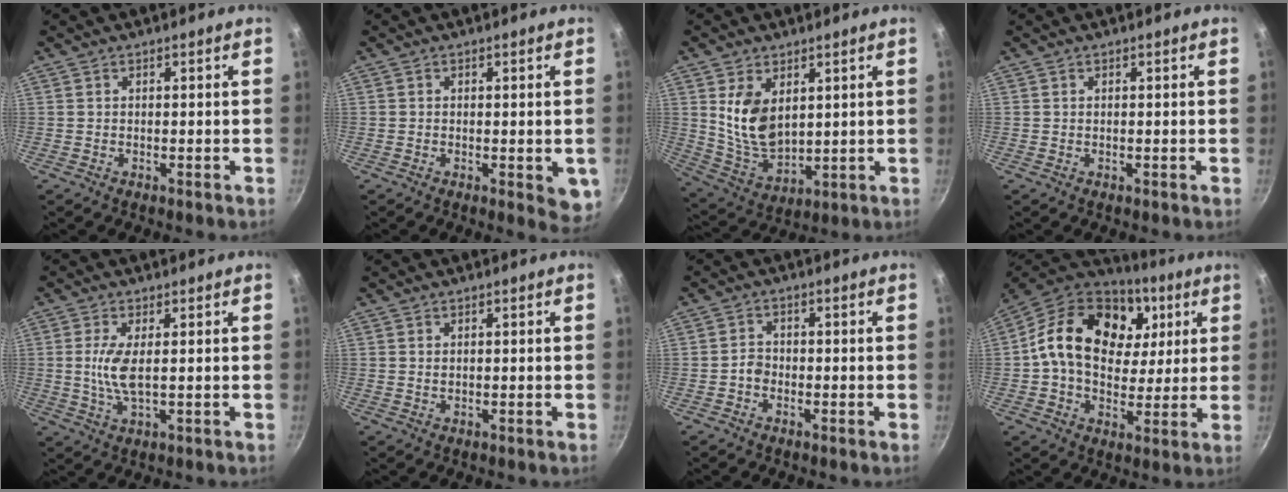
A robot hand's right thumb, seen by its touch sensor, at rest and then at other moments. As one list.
[{"total": 4.5, "force": [-0.7, 2.2, 3.9], "torque": [-0.037, -0.006, -0.008]}, {"total": 11.1, "force": [3.3, 6.9, 8.1], "torque": [-0.134, -0.033, 0.080]}, {"total": 0.0}, {"total": 5.7, "force": [0.5, 1.8, 5.4], "torque": [-0.119, -0.004, 0.012]}, {"total": 0.8, "force": [0.3, 0.6, 0.4], "torque": [-0.006, 0.000, 0.006]}, {"total": 2.3, "force": [-1.0, 1.8, 1.1], "torque": [-0.011, 0.016, -0.020]}, {"total": 23.2, "force": [6.2, 16.4, 15.2], "torque": [-0.244, 0.001, 0.092]}]